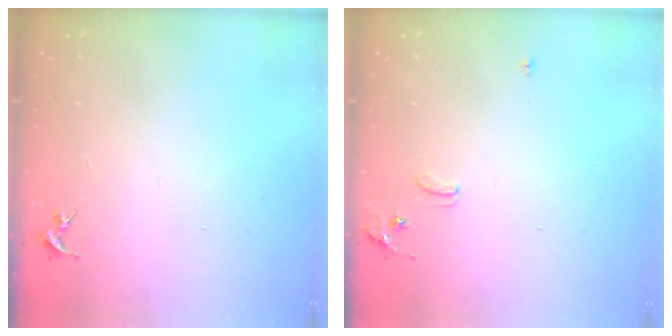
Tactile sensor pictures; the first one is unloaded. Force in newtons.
{"total": 6.1, "press": 6.0, "slide": 0.9}